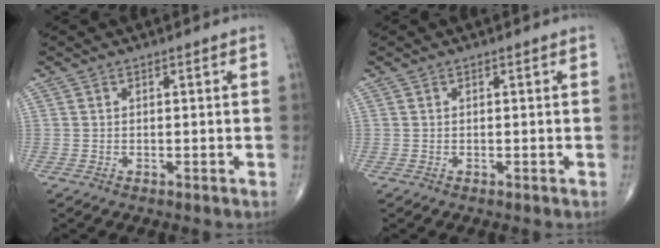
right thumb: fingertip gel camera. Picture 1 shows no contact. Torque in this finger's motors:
{"motor_torque": [0.11, 0.10, -0.13, -0.08, 0.01]}